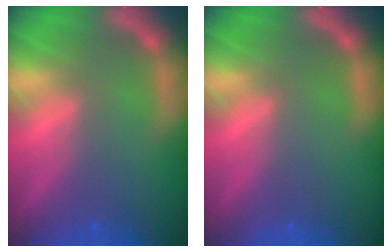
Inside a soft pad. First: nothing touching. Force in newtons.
{"total": 0.0}